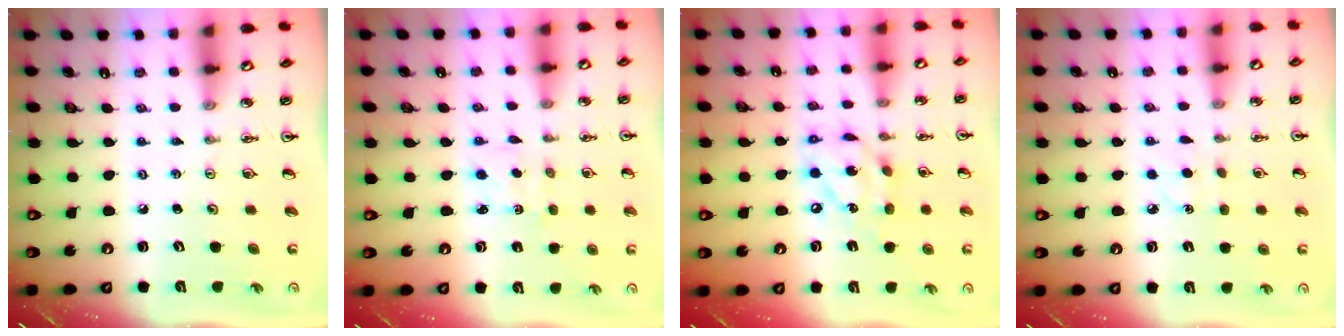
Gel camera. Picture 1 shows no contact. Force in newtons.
{"total": 1.8, "press": 1.6, "slide": 0.7}
{"total": 12.7, "press": 12.7, "slide": 0.9}
{"total": 4.0, "press": 3.9, "slide": 0.4}